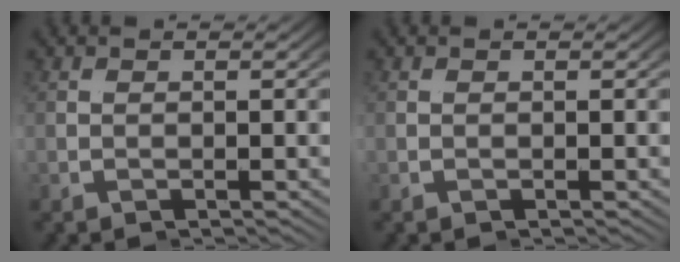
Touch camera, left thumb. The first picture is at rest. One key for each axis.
{"total": 0.0}